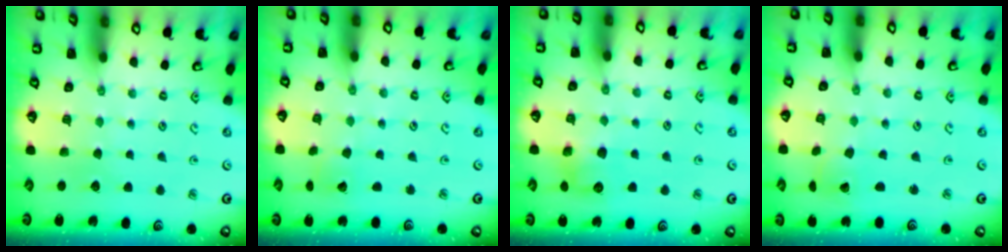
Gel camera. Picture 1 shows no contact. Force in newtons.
{"total": 2.1, "press": 2.1, "slide": 0.2}
{"total": 6.6, "press": 6.6, "slide": 0.5}
{"total": 1.7, "press": 1.7, "slide": 0.1}